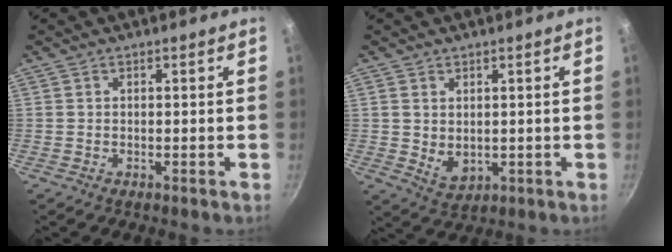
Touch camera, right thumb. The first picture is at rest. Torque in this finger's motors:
{"motor_torque": [-0.58, 0.24, -0.11, 0.11, 0.01]}